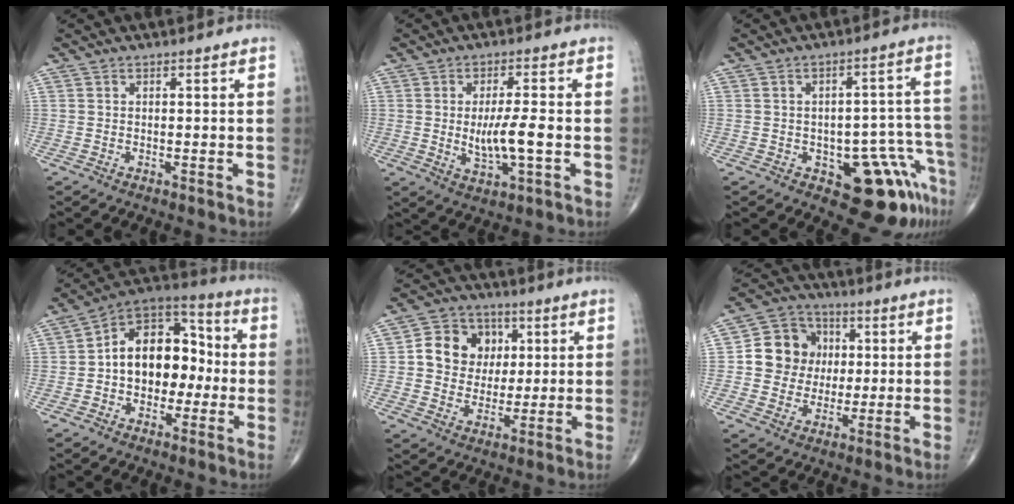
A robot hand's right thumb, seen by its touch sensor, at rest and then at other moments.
{"total": 8.1, "force": [-0.8, 2.4, 7.8], "torque": [-0.146, -0.005, -0.010]}
{"total": 12.4, "force": [-6.5, 5.4, 9.1], "torque": [-0.067, 0.051, -0.076]}
{"total": 15.8, "force": [-0.8, 11.0, 11.3], "torque": [-0.132, 0.048, -0.024]}
{"total": 11.3, "force": [2.2, 9.8, 5.1], "torque": [-0.043, 0.005, 0.034]}
{"total": 11.5, "force": [1.2, 10.5, 4.6], "torque": [-0.039, 0.014, 0.016]}